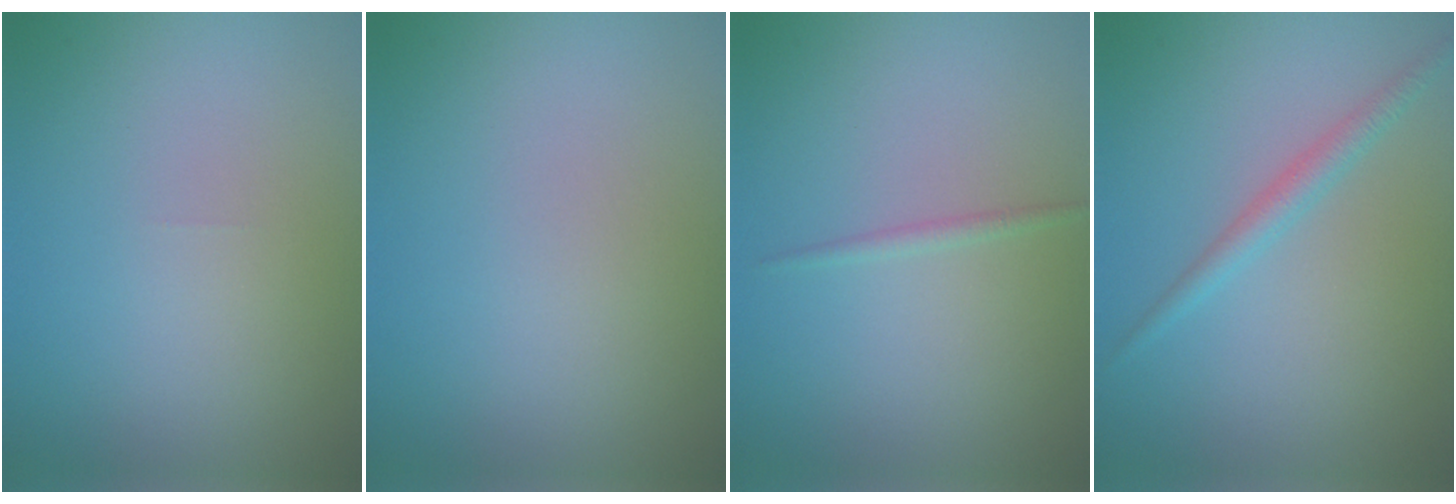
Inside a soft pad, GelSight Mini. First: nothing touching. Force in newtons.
{"total": 0.0}
{"total": 0.8, "press": 0.8, "slide": 0.0}
{"total": 1.9, "press": 1.9, "slide": 0.1}